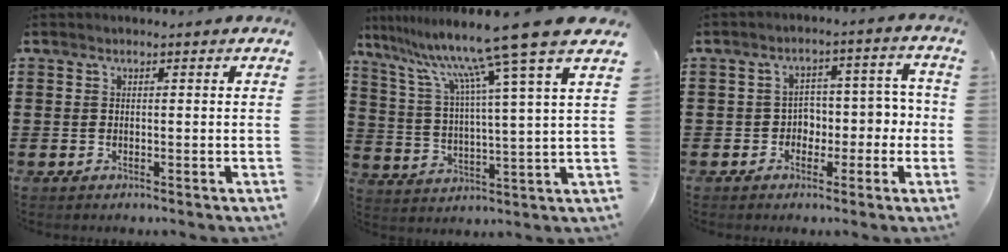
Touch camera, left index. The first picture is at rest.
{"total": 12.3, "force": [9.6, -1.8, 7.6], "torque": [-0.176, -0.059, 0.146]}
{"total": 4.0, "force": [-1.3, 3.6, 1.4], "torque": [-0.036, 0.006, -0.035]}